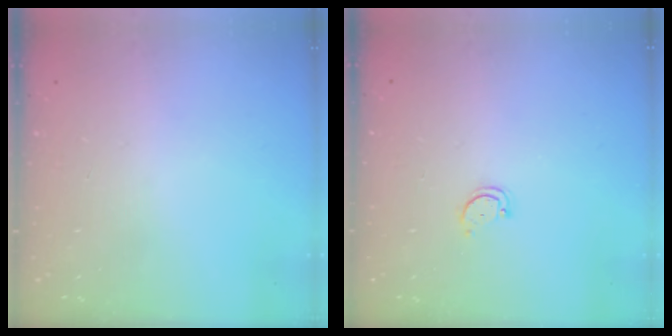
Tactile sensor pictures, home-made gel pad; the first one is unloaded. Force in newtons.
{"total": 2.9, "press": 2.9, "slide": 0.4}